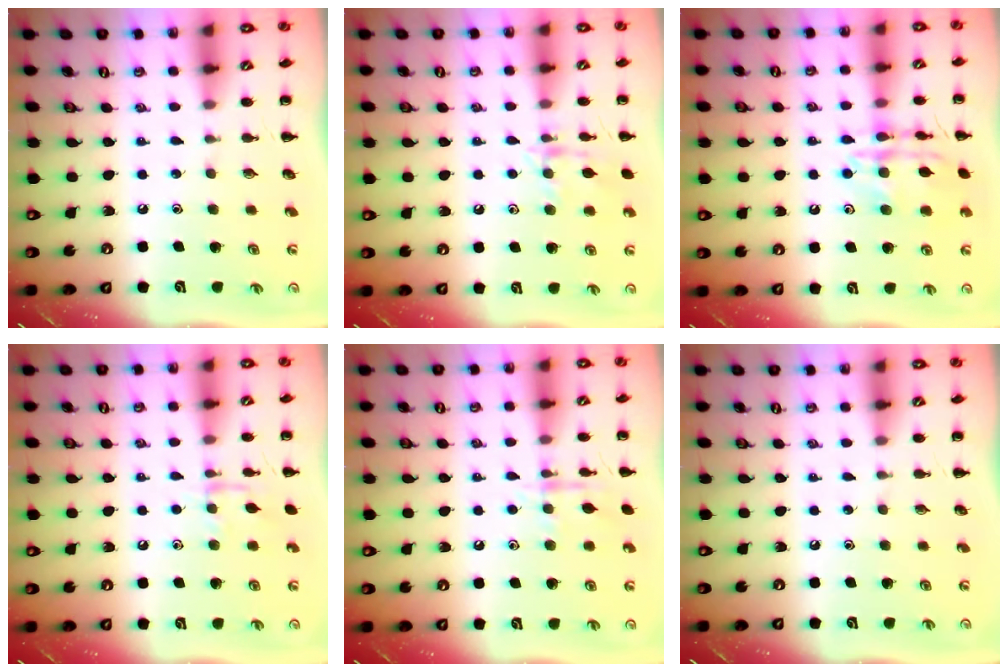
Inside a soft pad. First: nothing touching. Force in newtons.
{"total": 9.9, "press": 9.9, "slide": 0.8}
{"total": 15.2, "press": 15.2, "slide": 0.8}
{"total": 7.6, "press": 7.5, "slide": 0.6}
{"total": 8.8, "press": 8.8, "slide": 0.6}
{"total": 0.0}